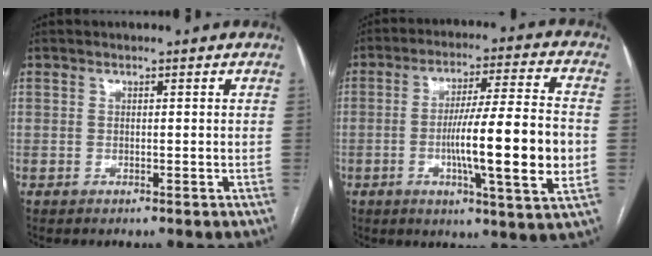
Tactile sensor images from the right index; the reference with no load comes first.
{"total": 16.1, "force": [-2.5, 0.2, 16.0], "torque": [-0.257, -0.002, -0.042]}